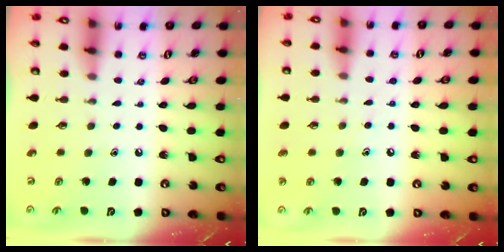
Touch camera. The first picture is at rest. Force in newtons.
{"total": 7.1, "press": 7.1, "slide": 0.8}